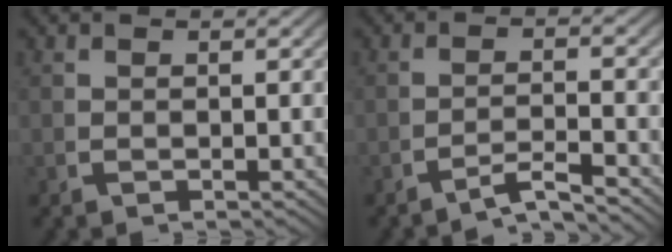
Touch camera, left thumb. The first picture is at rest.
{"total": 2.7, "force": [-2.2, 0.3, 1.5], "torque": [-0.028, -0.006, -0.040]}